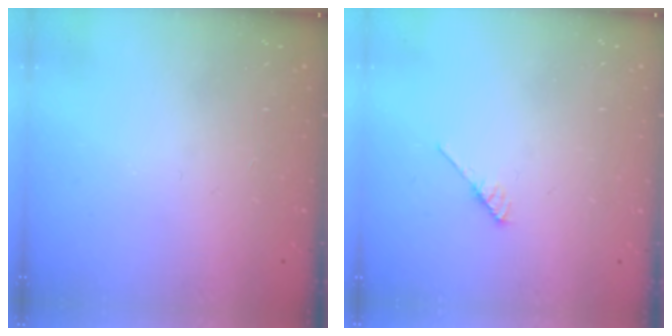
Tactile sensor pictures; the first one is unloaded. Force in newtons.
{"total": 3.7, "press": 3.7, "slide": 0.3}